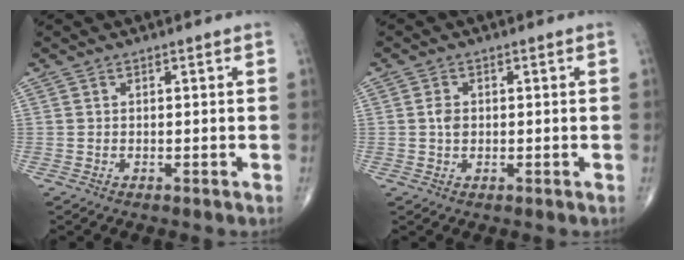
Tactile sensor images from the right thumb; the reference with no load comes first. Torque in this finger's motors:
{"motor_torque": [0.57, 0.51, 0.54, 0.14, -0.02]}